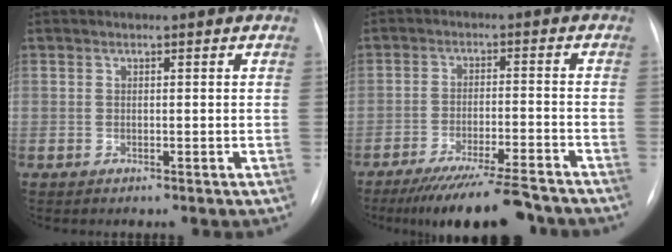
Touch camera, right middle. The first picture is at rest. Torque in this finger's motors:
{"motor_torque": [1.07, -1.07, 0.19, 0.12]}